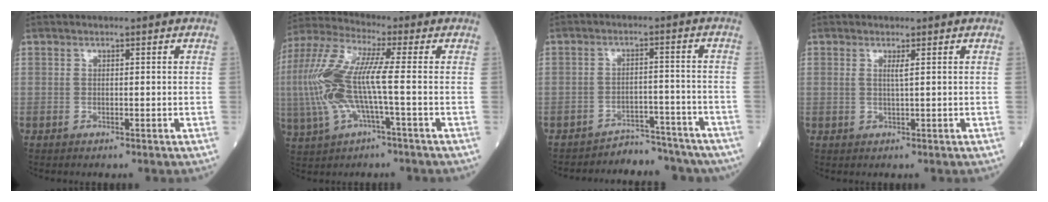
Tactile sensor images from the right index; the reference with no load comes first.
{"total": 13.0, "force": [-1.1, 1.8, 12.8], "torque": [-0.300, 0.015, -0.025]}
{"total": 9.3, "force": [-8.6, 3.5, 0.0], "torque": [0.022, 0.035, -0.109]}
{"total": 1.2, "force": [0.5, -0.2, 1.1], "torque": [-0.027, -0.003, 0.008]}